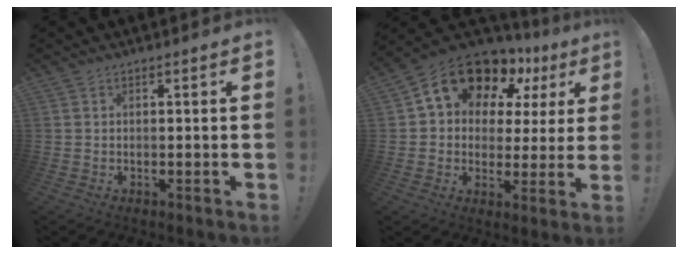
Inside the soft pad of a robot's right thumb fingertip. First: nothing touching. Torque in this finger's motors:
{"motor_torque": [0.84, 2.39, 1.15, -0.40, 0.43]}